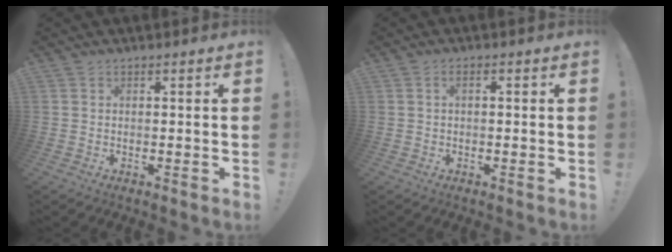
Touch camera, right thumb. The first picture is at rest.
{"total": 1.6, "force": [-0.3, 0.6, 1.4], "torque": [-0.030, 0.007, -0.005]}